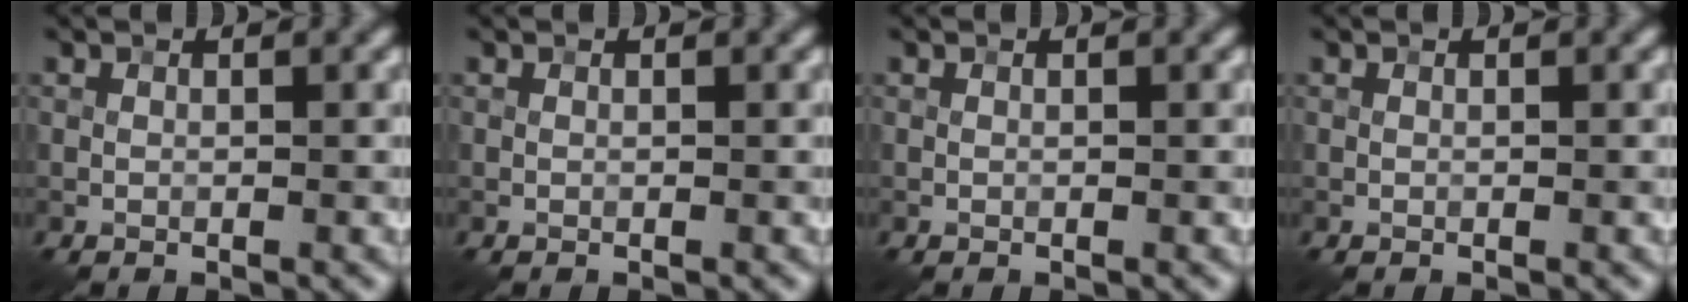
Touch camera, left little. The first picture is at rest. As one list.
[{"total": 0.0}, {"total": 0.0}, {"total": 0.0}]